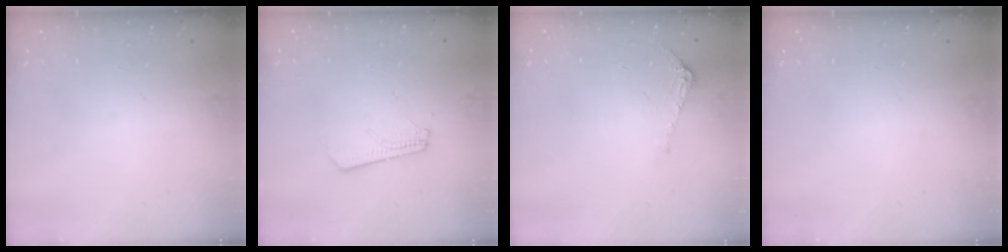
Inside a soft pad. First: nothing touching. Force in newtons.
{"total": 2.7, "press": 2.7, "slide": 0.4}
{"total": 6.4, "press": 6.3, "slide": 0.6}
{"total": 0.0}